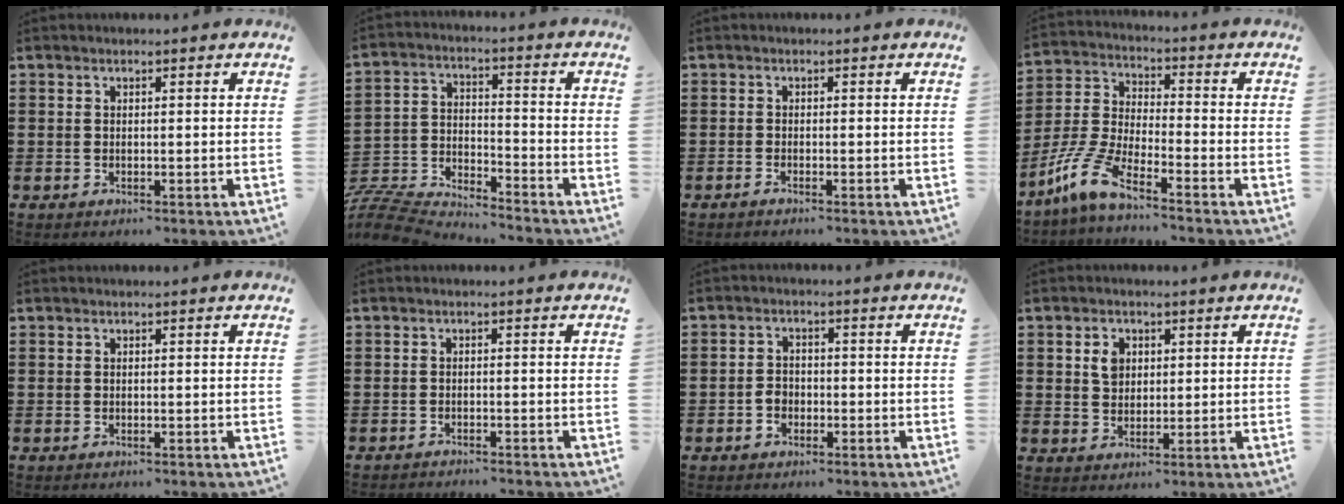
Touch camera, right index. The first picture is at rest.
{"total": 7.2, "force": [-7.1, 0.6, 0.7], "torque": [-0.039, -0.007, -0.151]}
{"total": 0.9, "force": [-0.8, -0.2, 0.3], "torque": [-0.005, -0.005, -0.016]}
{"total": 7.8, "force": [-6.4, 0.8, 4.3], "torque": [-0.128, -0.014, -0.136]}
{"total": 0.0}
{"total": 1.3, "force": [-1.3, -0.2, 0.0], "torque": [-0.003, -0.001, -0.026]}
{"total": 2.6, "force": [-1.1, 2.0, 1.2], "torque": [-0.028, 0.004, -0.022]}
{"total": 3.2, "force": [1.0, 2.5, 1.7], "torque": [-0.042, 0.011, 0.018]}